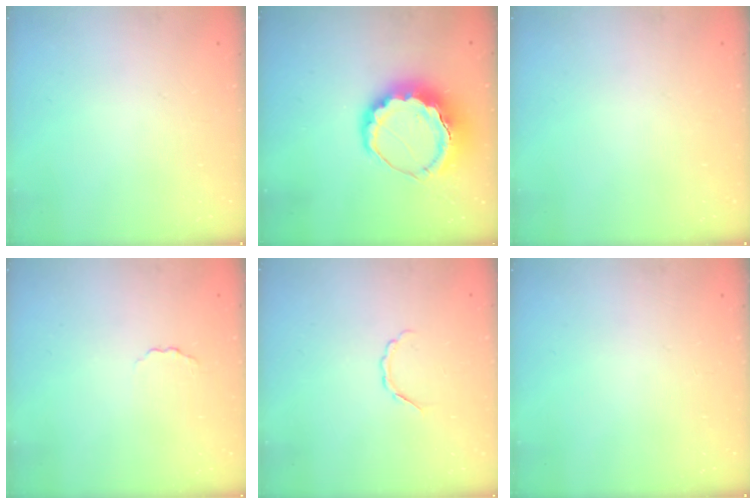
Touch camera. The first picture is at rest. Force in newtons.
{"total": 11.4, "press": 11.2, "slide": 2.1}
{"total": 0.0}
{"total": 1.2, "press": 1.2, "slide": 0.3}
{"total": 3.6, "press": 3.6, "slide": 0.7}
{"total": 0.0}